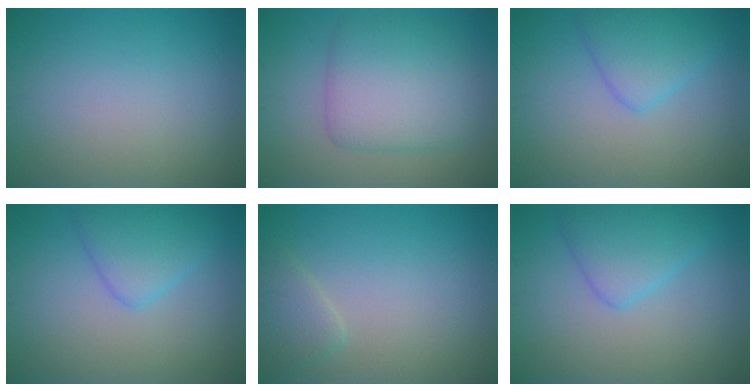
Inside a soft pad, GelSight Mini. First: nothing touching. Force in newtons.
{"total": 5.9, "press": 5.9, "slide": 0.1}
{"total": 3.3, "press": 3.3, "slide": 0.2}
{"total": 3.3, "press": 3.3, "slide": 0.2}
{"total": 1.9, "press": 1.9, "slide": 0.2}
{"total": 3.4, "press": 3.4, "slide": 0.3}